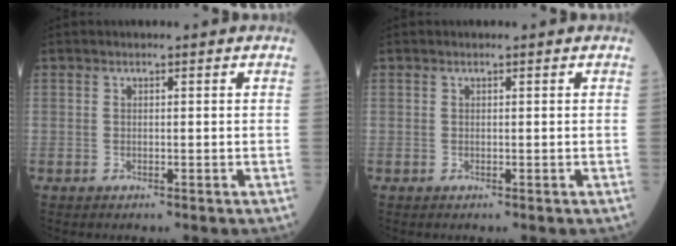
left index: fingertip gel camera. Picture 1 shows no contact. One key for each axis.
{"total": 0.0}